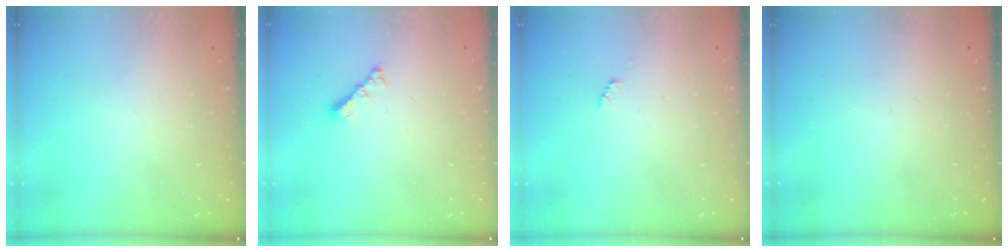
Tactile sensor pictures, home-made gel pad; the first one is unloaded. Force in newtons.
{"total": 3.0, "press": 3.0, "slide": 0.6}
{"total": 2.5, "press": 2.5, "slide": 0.4}
{"total": 0.0}